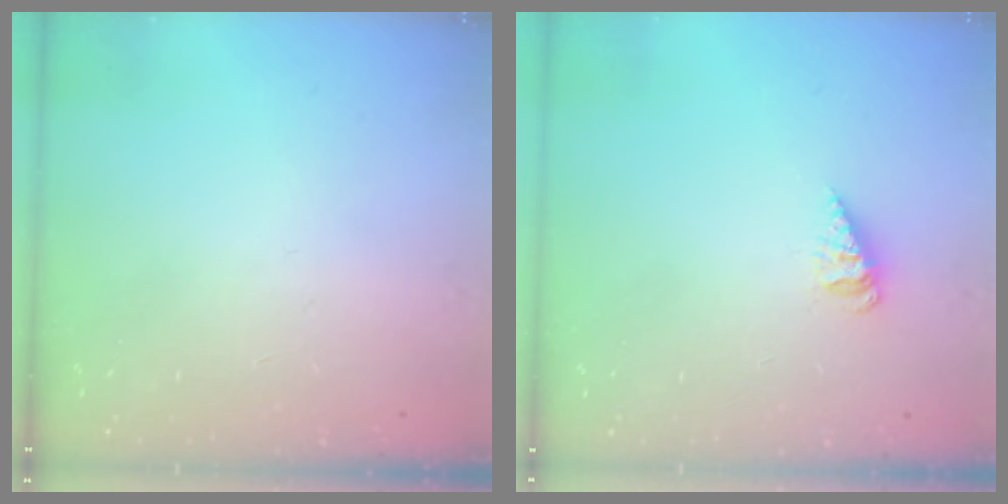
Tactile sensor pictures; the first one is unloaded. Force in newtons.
{"total": 2.8, "press": 2.8, "slide": 0.2}